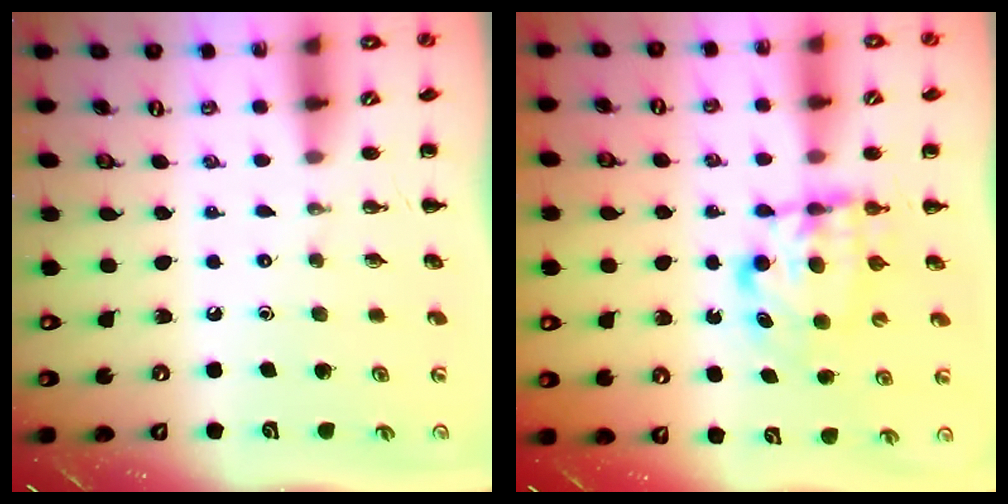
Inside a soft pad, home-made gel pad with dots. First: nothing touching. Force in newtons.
{"total": 6.3, "press": 6.3, "slide": 0.3}